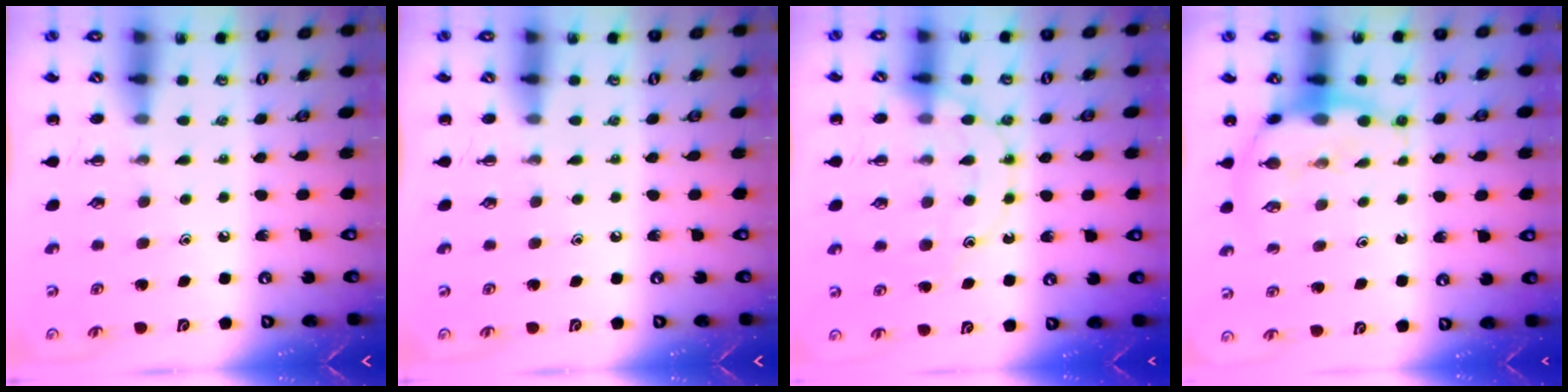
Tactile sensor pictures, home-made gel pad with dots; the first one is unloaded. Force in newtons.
{"total": 0.0}
{"total": 12.3, "press": 12.2, "slide": 1.7}
{"total": 7.4, "press": 7.4, "slide": 0.7}